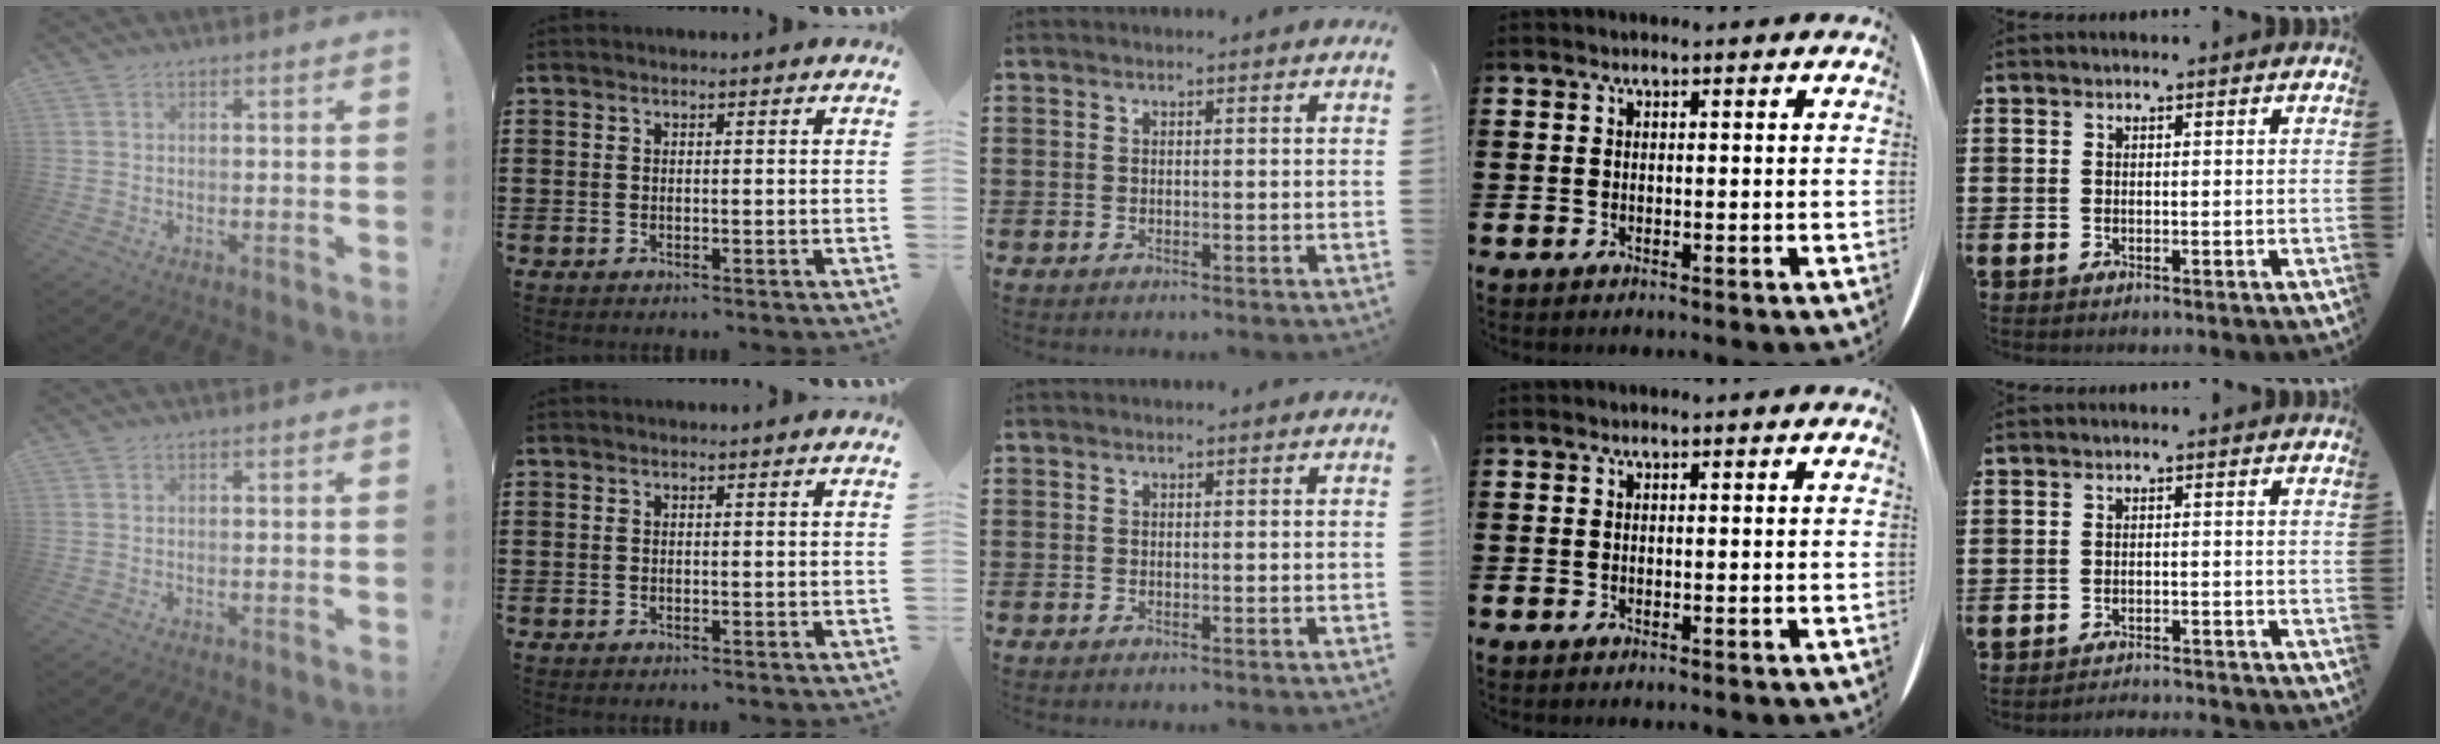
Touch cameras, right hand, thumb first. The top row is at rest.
{"little": {"total": 1.8, "force": [-1.7, -0.1, -0.1], "torque": [-0.002, 0.006, -0.037]}}